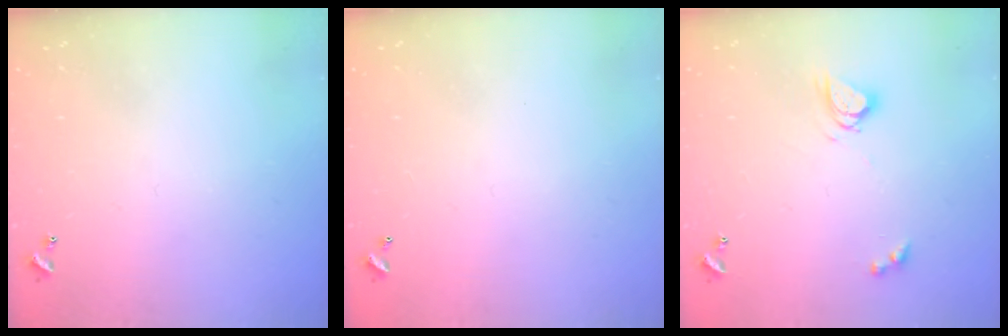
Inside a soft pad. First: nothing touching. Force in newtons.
{"total": 2.9, "press": 2.9, "slide": 0.1}
{"total": 5.7, "press": 5.6, "slide": 1.1}